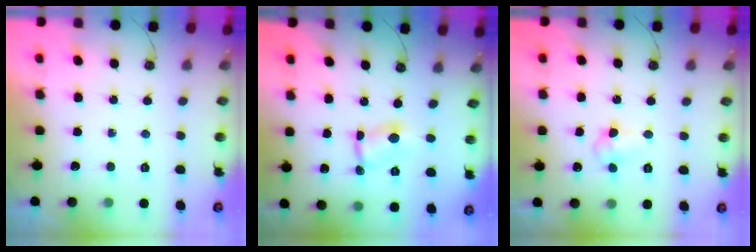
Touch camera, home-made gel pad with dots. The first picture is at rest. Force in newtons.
{"total": 1.6, "press": 1.5, "slide": 0.1}
{"total": 4.7, "press": 4.6, "slide": 0.9}